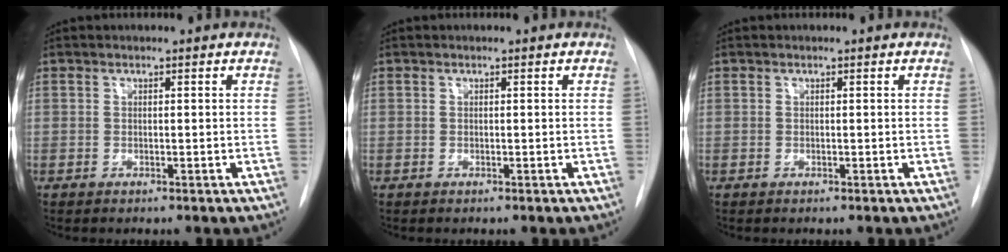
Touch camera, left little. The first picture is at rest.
{"total": 0.0}
{"total": 0.0}